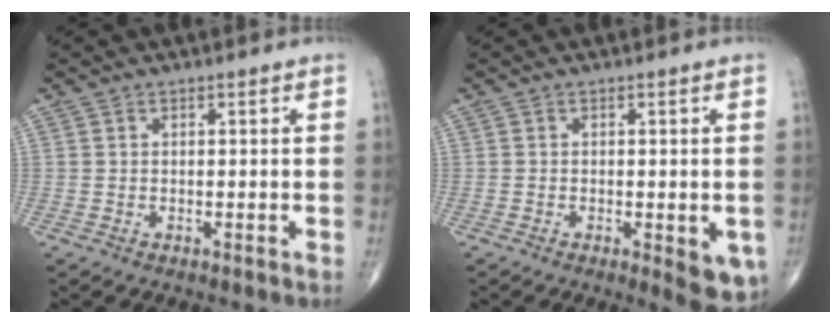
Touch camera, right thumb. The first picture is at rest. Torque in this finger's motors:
{"motor_torque": [1.09, 1.24, 0.64, -0.18, 0.17]}